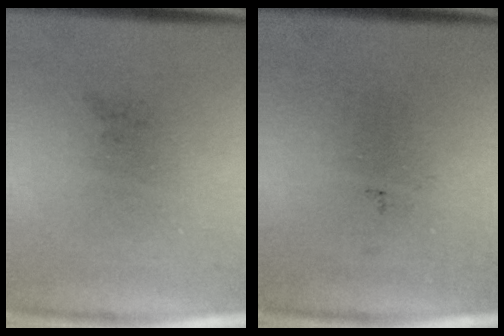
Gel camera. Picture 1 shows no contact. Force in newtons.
{"total": 0.0}